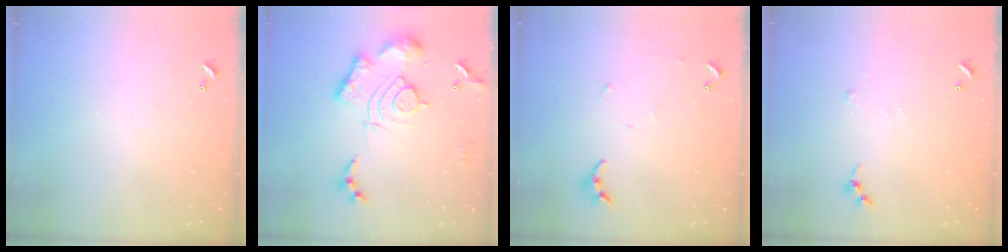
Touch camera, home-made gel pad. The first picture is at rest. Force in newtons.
{"total": 19.2, "press": 19.1, "slide": 1.8}
{"total": 4.1, "press": 4.1, "slide": 0.4}
{"total": 3.7, "press": 3.7, "slide": 0.5}